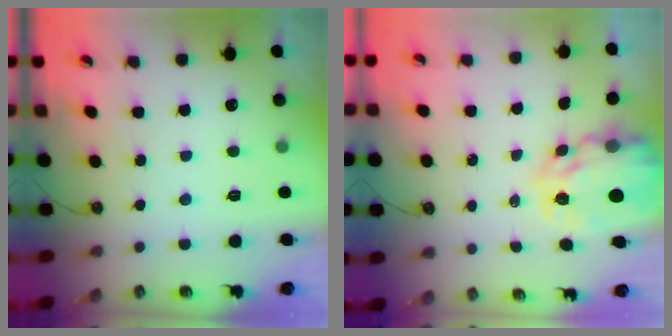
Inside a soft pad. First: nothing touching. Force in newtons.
{"total": 9.3, "press": 9.3, "slide": 0.8}